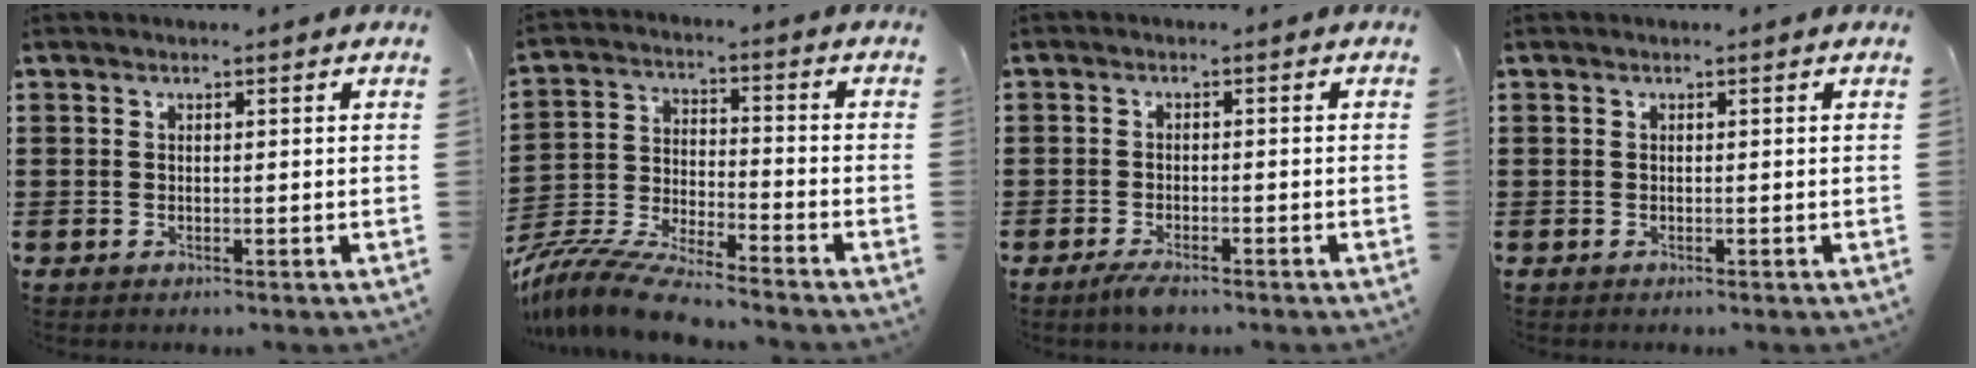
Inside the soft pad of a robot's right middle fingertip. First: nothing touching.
{"total": 8.9, "force": [-8.5, 0.5, 2.6], "torque": [-0.060, 0.003, -0.171]}
{"total": 2.0, "force": [-1.6, 0.4, 1.2], "torque": [-0.036, -0.007, -0.033]}
{"total": 0.0}